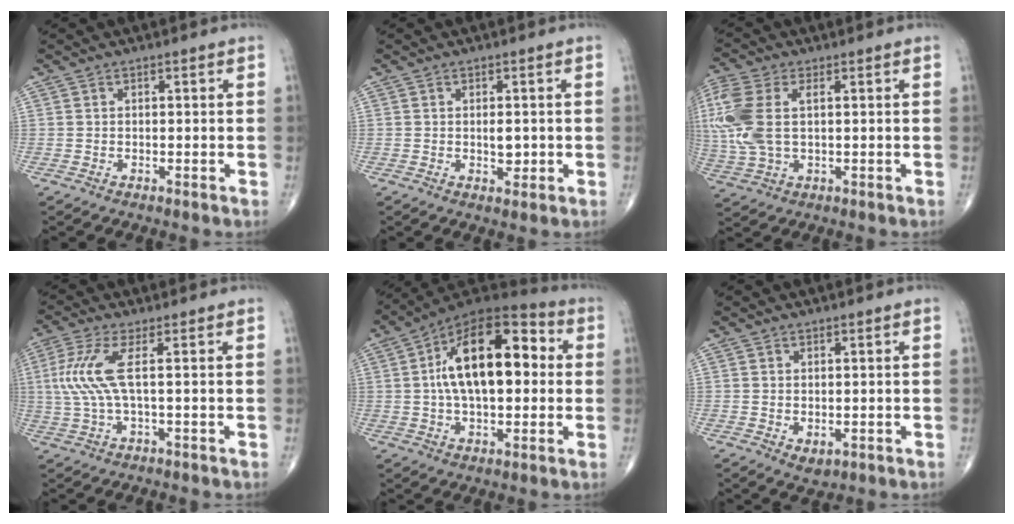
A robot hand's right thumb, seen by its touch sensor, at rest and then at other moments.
{"total": 2.6, "force": [-0.1, 1.4, 2.1], "torque": [-0.026, -0.003, 0.001]}
{"total": 13.1, "force": [2.0, 7.3, 10.6], "torque": [-0.285, 0.015, 0.042]}
{"total": 7.6, "force": [1.0, 1.5, 7.3], "torque": [-0.208, 0.006, 0.019]}
{"total": 20.4, "force": [2.5, 10.4, 17.3], "torque": [-0.263, 0.030, 0.029]}
{"total": 2.3, "force": [-0.3, 1.6, 1.6], "torque": [-0.020, -0.005, 0.005]}